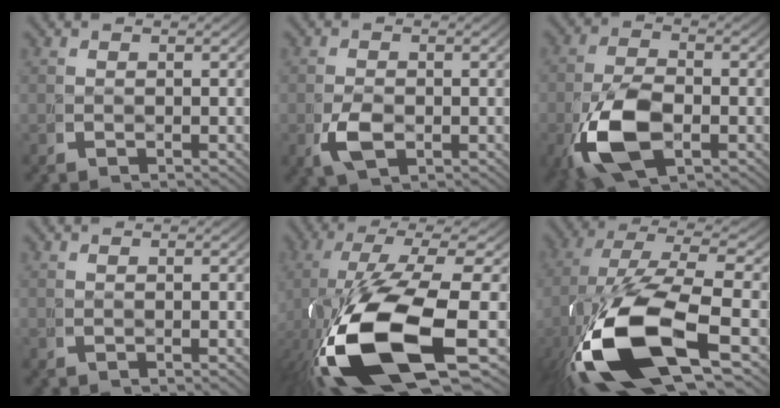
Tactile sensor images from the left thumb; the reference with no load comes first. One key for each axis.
{"total": 2.0, "fx": -0.4, "fy": 1.2, "fz": 1.6, "tx": -0.047, "ty": -0.010, "tz": 0.001}
{"total": 7.7, "fx": -1.6, "fy": 4.4, "fz": 6.1, "tx": -0.156, "ty": -0.032, "tz": -0.008}
{"total": 0.0}
{"total": 16.5, "fx": -2.3, "fy": 7.5, "fz": 14.5, "tx": -0.326, "ty": -0.039, "tz": 0.002}
{"total": 15.0, "fx": -2.2, "fy": 7.1, "fz": 13.0, "tx": -0.295, "ty": -0.032, "tz": -0.008}